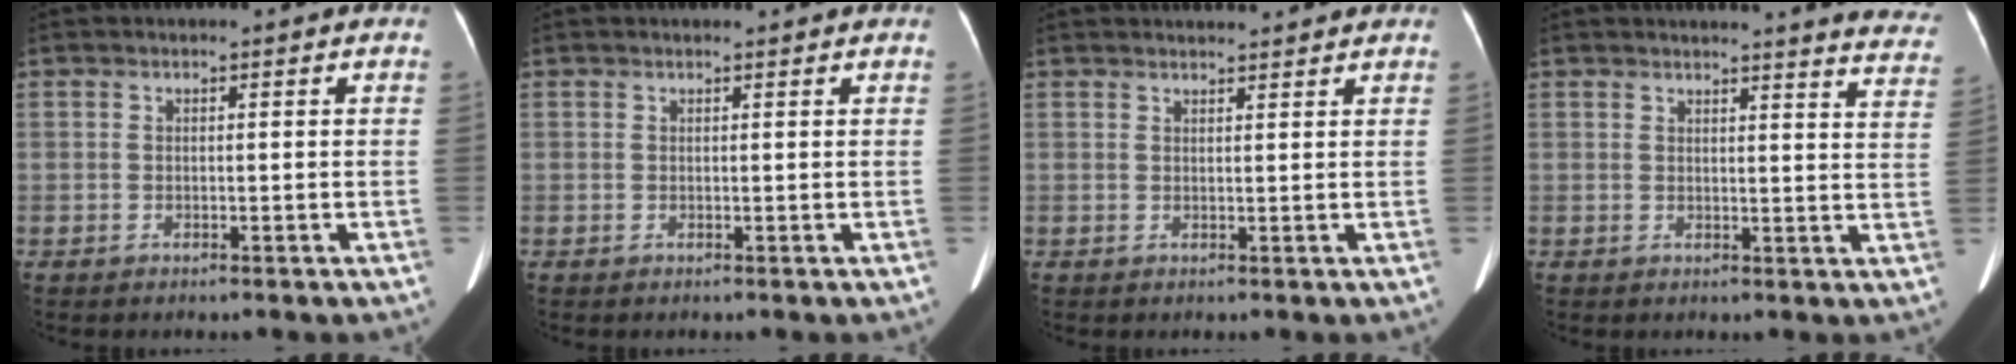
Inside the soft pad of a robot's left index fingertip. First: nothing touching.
{"total": 2.4, "force": [2.3, 0.2, 0.6], "torque": [-0.007, 0.018, 0.027]}
{"total": 6.1, "force": [5.9, 0.4, 1.4], "torque": [-0.016, 0.025, 0.069]}
{"total": 12.8, "force": [12.4, 0.5, 3.3], "torque": [-0.015, -0.074, 0.105]}